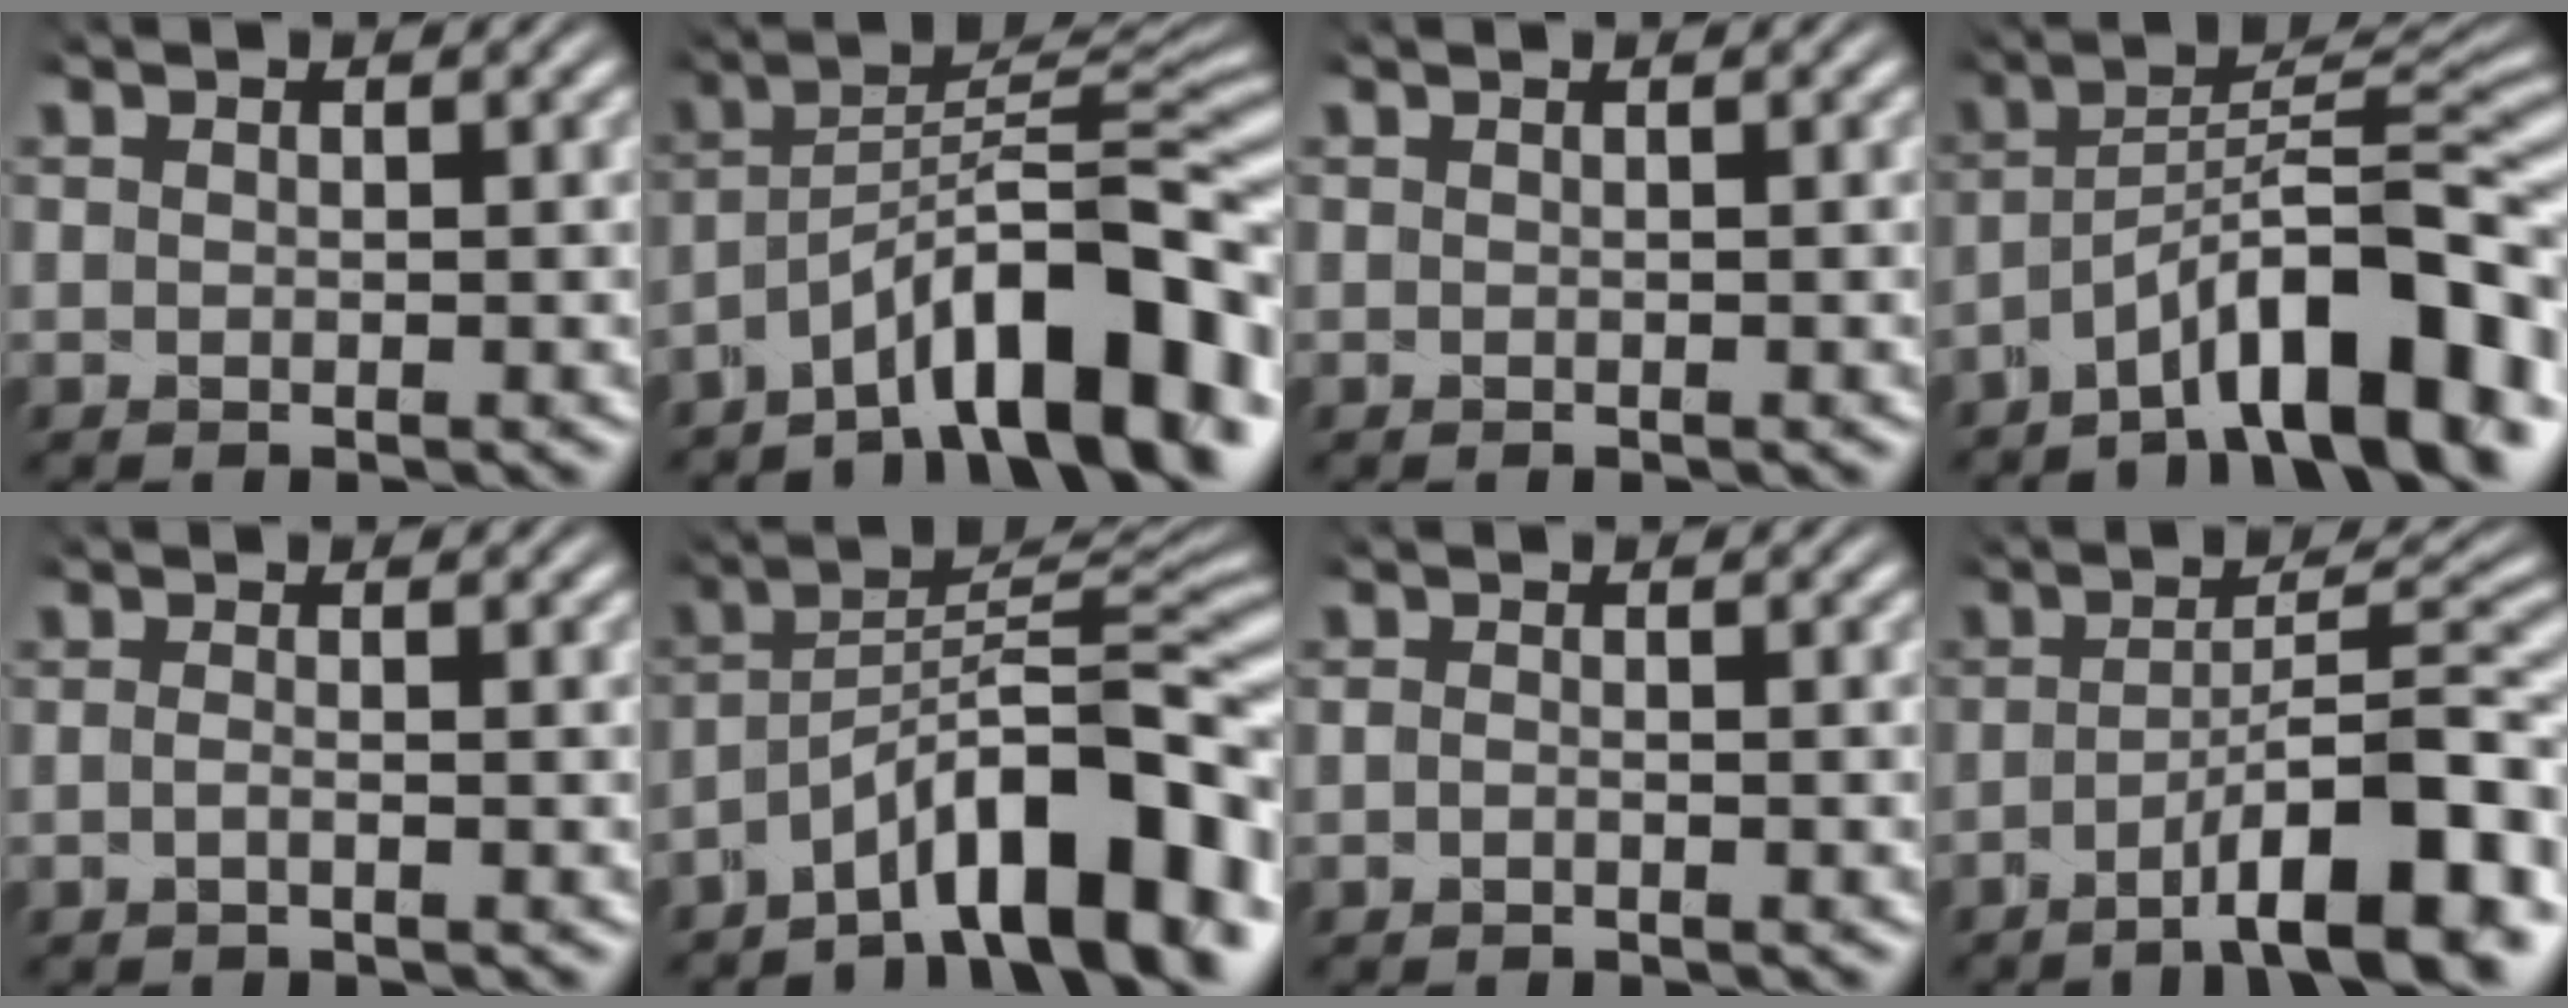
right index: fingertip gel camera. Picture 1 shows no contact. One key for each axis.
{"total": 9.2, "fx": -3.7, "fy": 3.3, "fz": 7.8, "tx": -0.096, "ty": 0.017, "tz": -0.073}
{"total": 0.0}
{"total": 8.4, "fx": -3.5, "fy": 2.5, "fz": 7.3, "tx": -0.090, "ty": 0.021, "tz": -0.070}
{"total": 0.9, "fx": -0.6, "fy": -0.7, "fz": 0.3, "tx": 0.002, "ty": 0.017, "tz": -0.023}
{"total": 9.1, "fx": -3.6, "fy": 3.5, "fz": 7.5, "tx": -0.096, "ty": 0.013, "tz": -0.072}
{"total": 0.6, "fx": -0.4, "fy": -0.4, "fz": 0.0, "tx": 0.013, "ty": 0.020, "tz": -0.020}
{"total": 8.2, "fx": -3.9, "fy": 0.9, "fz": 7.1, "tx": -0.083, "ty": 0.025, "tz": -0.069}